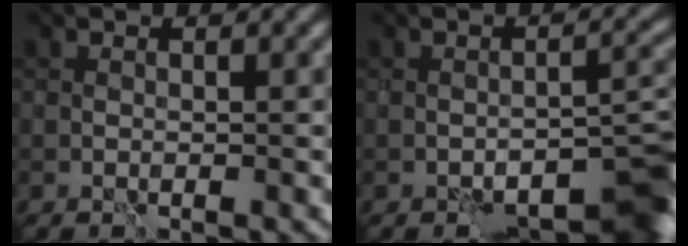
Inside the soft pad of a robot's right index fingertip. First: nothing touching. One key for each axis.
{"total": 7.6, "fx": -5.7, "fy": 2.4, "fz": 4.4, "tx": -0.037, "ty": -0.001, "tz": -0.074}